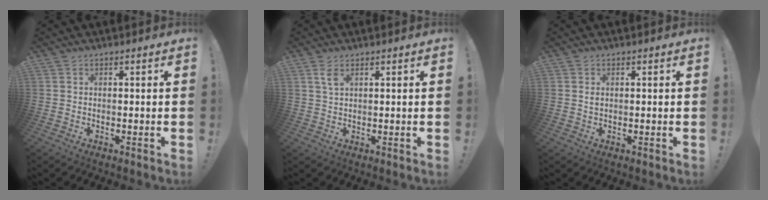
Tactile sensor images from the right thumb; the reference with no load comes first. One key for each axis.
{"total": 3.1, "fx": 1.5, "fy": 1.3, "fz": 2.4, "tx": -0.049, "ty": 0.001, "tz": 0.027}
{"total": 0.9, "fx": 0.3, "fy": 0.5, "fz": 0.6, "tx": -0.017, "ty": 0.004, "tz": 0.007}